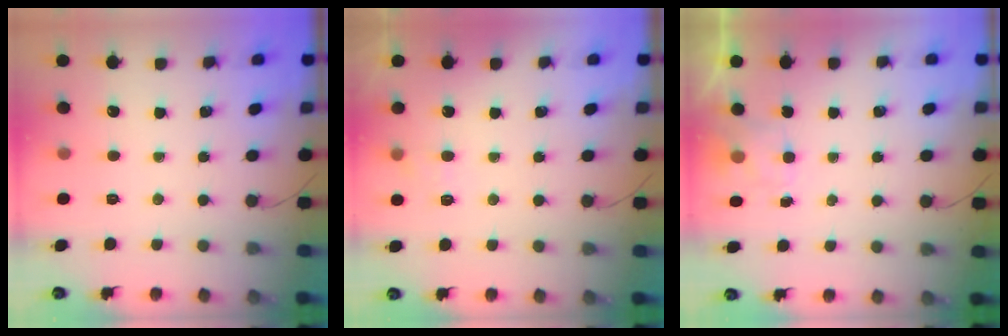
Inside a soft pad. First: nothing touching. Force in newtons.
{"total": 4.7, "press": 4.4, "slide": 1.6}
{"total": 1.4, "press": 0.7, "slide": 1.2}